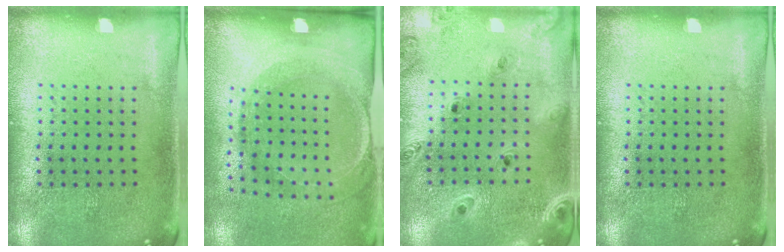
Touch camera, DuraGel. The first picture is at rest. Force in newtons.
{"total": 1.6, "press": 1.4, "slide": 0.8}
{"total": 1.3, "press": 1.3, "slide": 0.2}
{"total": 0.0}